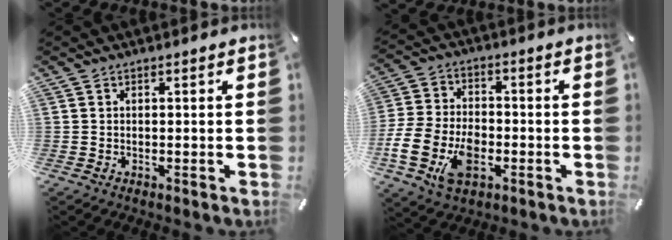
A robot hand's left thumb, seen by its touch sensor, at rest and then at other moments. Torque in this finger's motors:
{"motor_torque": [1.04, 3.64, 1.72, 0.82, 0.27]}